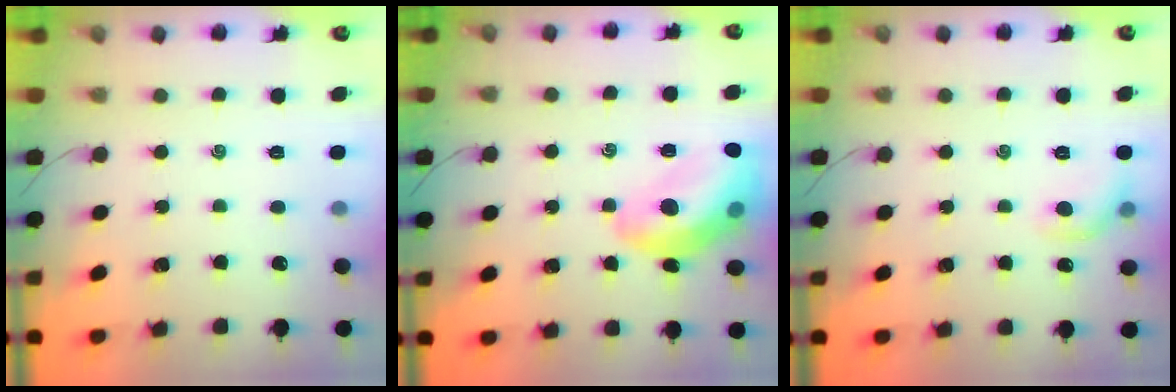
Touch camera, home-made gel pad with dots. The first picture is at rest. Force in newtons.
{"total": 15.8, "press": 15.6, "slide": 2.6}
{"total": 7.4, "press": 7.3, "slide": 1.0}